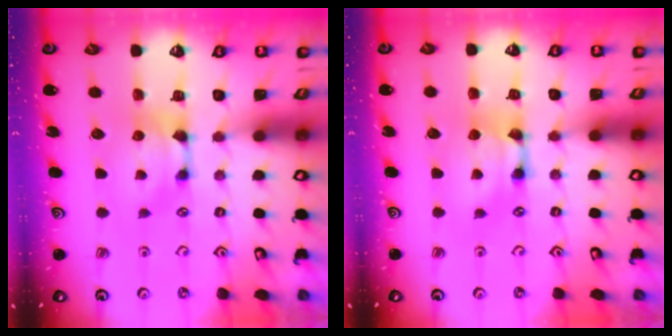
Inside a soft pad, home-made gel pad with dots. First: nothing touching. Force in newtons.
{"total": 2.2, "press": 2.2, "slide": 0.1}